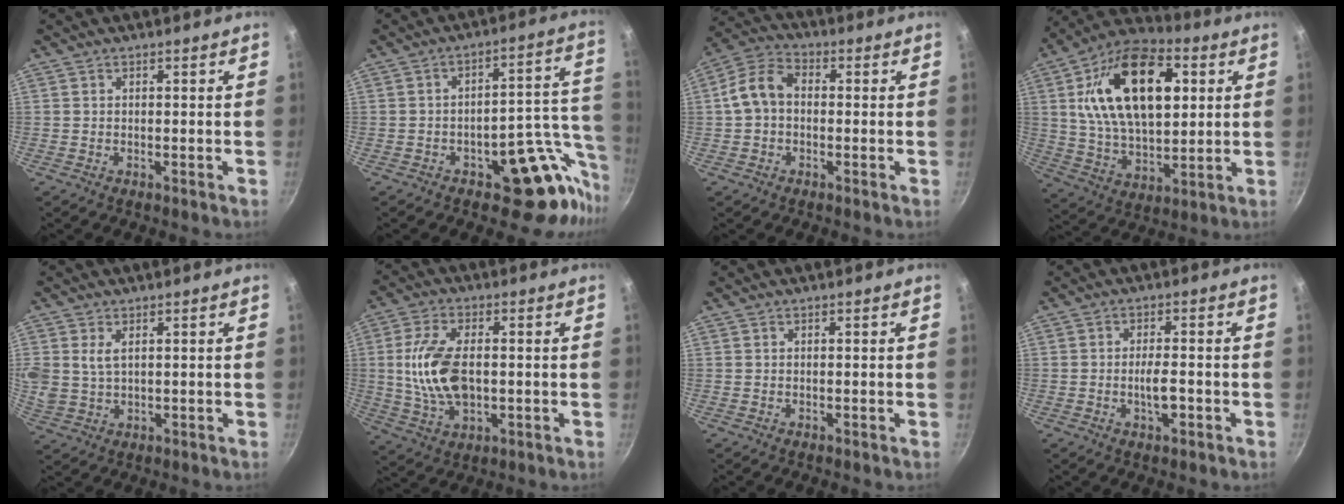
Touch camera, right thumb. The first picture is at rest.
{"total": 15.7, "force": [-8.7, 6.9, 11.1], "torque": [-0.053, 0.102, -0.110]}
{"total": 8.4, "force": [0.0, 6.1, 5.8], "torque": [-0.106, 0.029, -0.011]}
{"total": 23.9, "force": [6.1, 13.2, 19.0], "torque": [-0.302, -0.004, 0.101]}
{"total": 5.4, "force": [1.6, 3.4, 3.9], "torque": [-0.088, -0.002, 0.042]}
{"total": 12.7, "force": [0.4, 6.9, 10.7], "torque": [-0.213, 0.001, 0.013]}
{"total": 0.0}
{"total": 3.8, "force": [-1.1, 1.4, 3.4], "torque": [-0.056, 0.006, -0.017]}